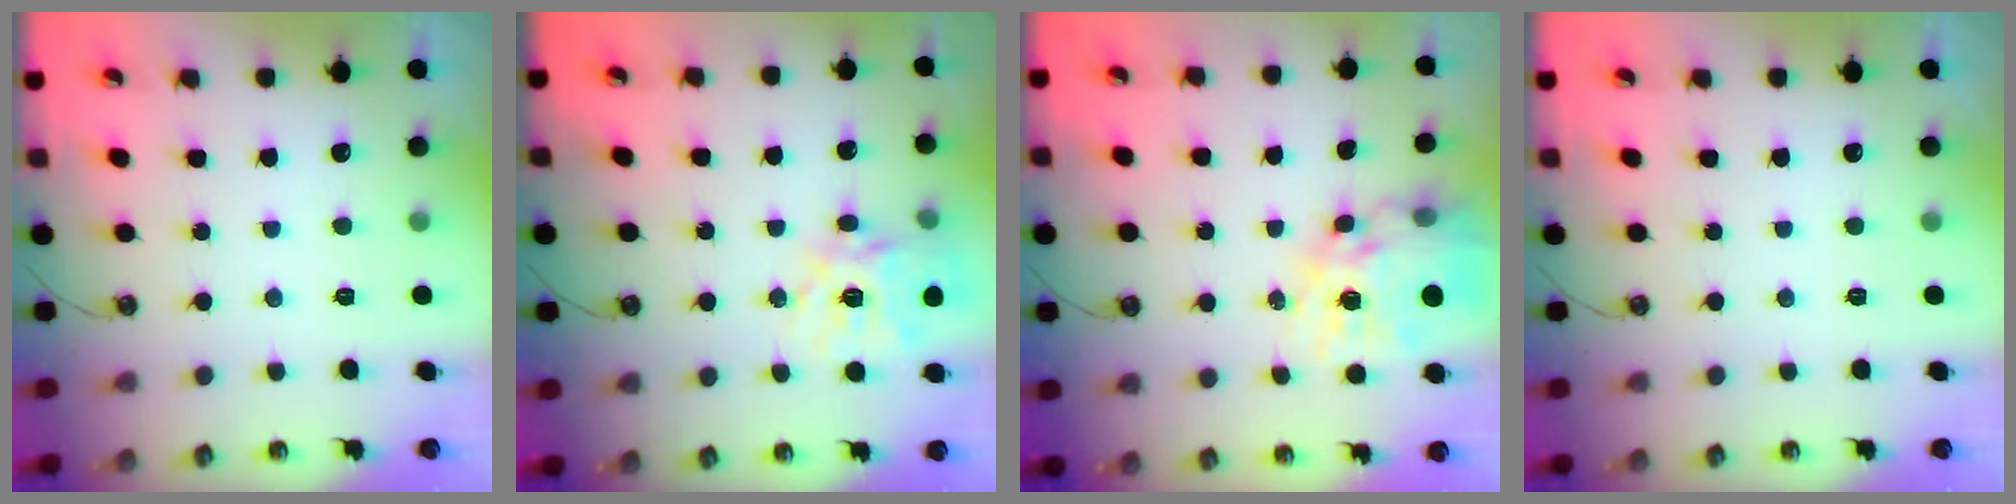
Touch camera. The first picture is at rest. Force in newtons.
{"total": 17.0, "press": 16.8, "slide": 2.4}
{"total": 16.7, "press": 16.6, "slide": 1.5}
{"total": 0.0}